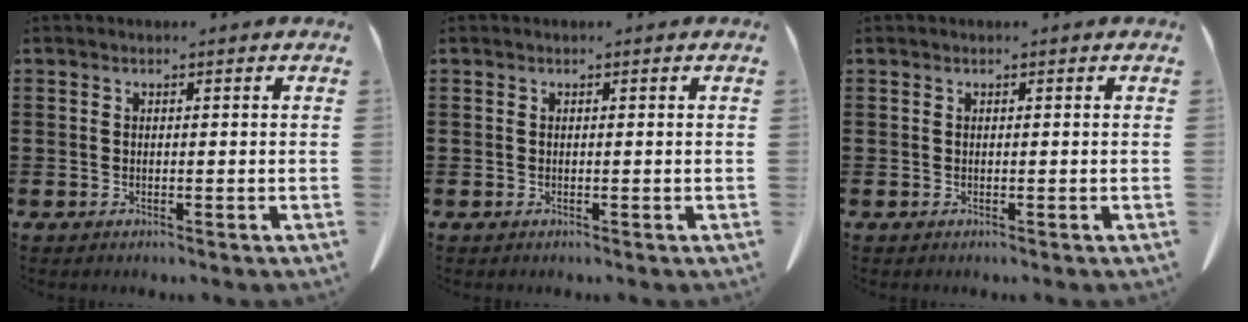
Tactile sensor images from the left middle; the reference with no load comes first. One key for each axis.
{"total": 0.0}
{"total": 0.0}